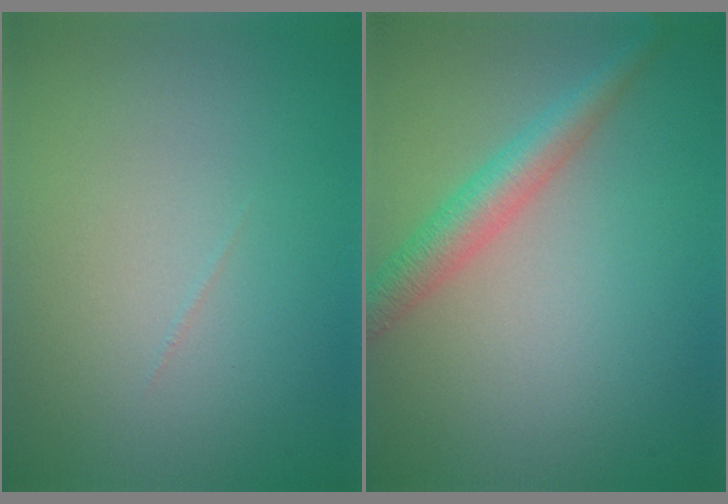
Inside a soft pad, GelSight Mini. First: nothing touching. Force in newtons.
{"total": 3.4, "press": 3.4, "slide": 0.1}